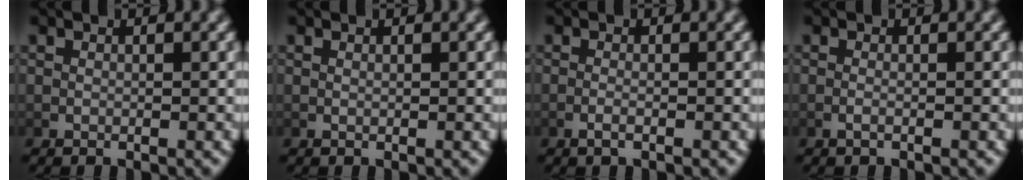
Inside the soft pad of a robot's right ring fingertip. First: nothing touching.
{"total": 0.0}
{"total": 1.3, "force": [-0.9, 0.1, 1.0], "torque": [-0.030, -0.008, -0.013]}
{"total": 0.9, "force": [-0.6, -0.1, 0.7], "torque": [-0.022, -0.008, -0.009]}